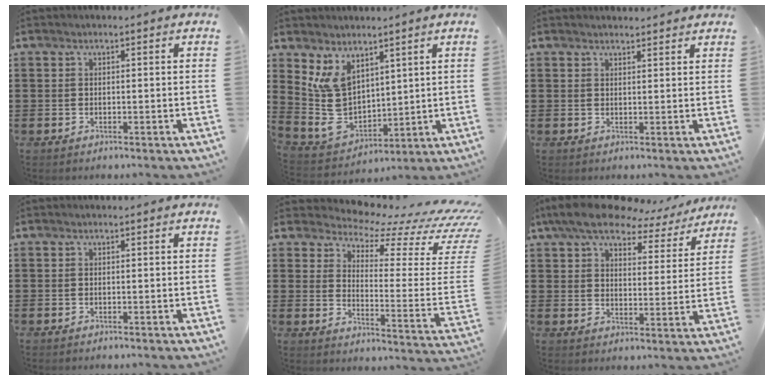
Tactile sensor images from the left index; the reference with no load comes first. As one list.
[{"total": 8.6, "force": [4.6, 5.9, 4.3], "torque": [-0.126, -0.015, 0.092]}, {"total": 1.4, "force": [1.3, 0.2, 0.1], "torque": [-0.004, 0.001, 0.027]}, {"total": 0.0}, {"total": 4.9, "force": [4.3, 0.3, 2.5], "torque": [-0.058, -0.059, 0.064]}, {"total": 8.6, "force": [7.1, 2.9, 3.7], "torque": [-0.088, -0.032, 0.122]}]